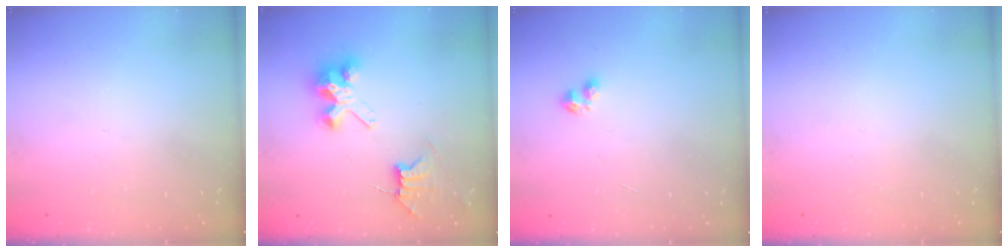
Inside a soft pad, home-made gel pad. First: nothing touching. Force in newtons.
{"total": 8.2, "press": 8.2, "slide": 0.7}
{"total": 2.8, "press": 2.8, "slide": 0.5}
{"total": 0.0}